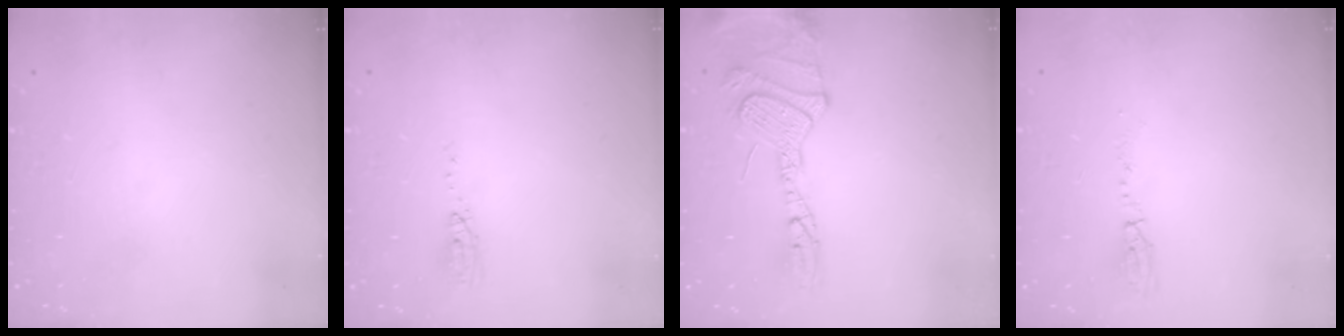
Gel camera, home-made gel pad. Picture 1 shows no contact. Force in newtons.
{"total": 3.9, "press": 3.7, "slide": 1.4}
{"total": 16.6, "press": 16.5, "slide": 2.0}
{"total": 10.5, "press": 5.2, "slide": 9.1}